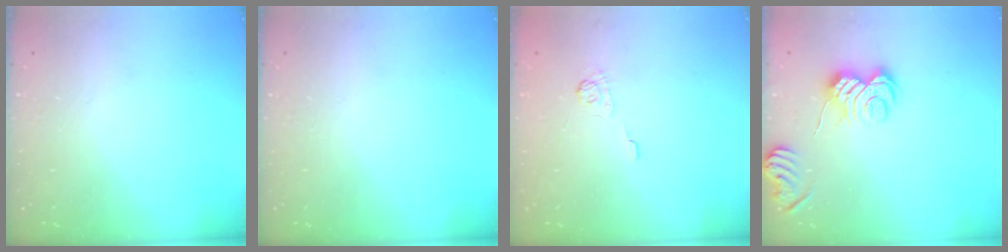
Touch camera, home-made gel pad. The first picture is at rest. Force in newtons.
{"total": 0.0}
{"total": 2.5, "press": 2.1, "slide": 1.4}
{"total": 10.3, "press": 10.3, "slide": 0.7}